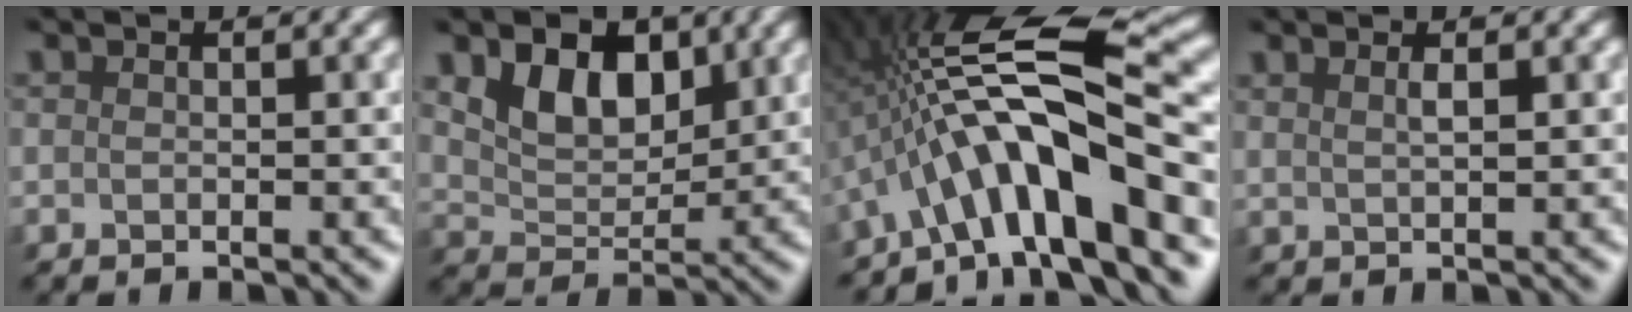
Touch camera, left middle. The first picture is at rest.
{"total": 4.8, "force": [2.8, 3.1, 2.5], "torque": [-0.052, -0.002, 0.045]}
{"total": 13.1, "force": [-3.5, 3.2, 12.2], "torque": [-0.189, 0.032, -0.057]}
{"total": 0.8, "force": [0.8, -0.1, 0.3], "torque": [-0.003, 0.007, 0.015]}